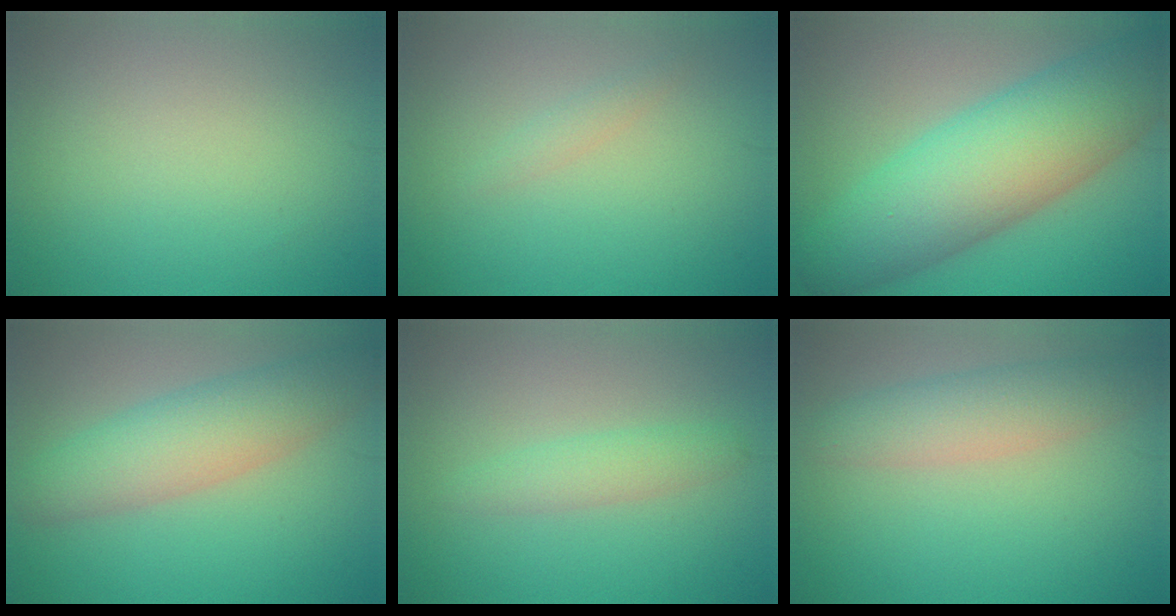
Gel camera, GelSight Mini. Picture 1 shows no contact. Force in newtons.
{"total": 1.0, "press": 1.0, "slide": 0.0}
{"total": 10.9, "press": 10.9, "slide": 0.3}
{"total": 5.7, "press": 5.7, "slide": 0.3}
{"total": 2.1, "press": 2.1, "slide": 0.2}
{"total": 4.0, "press": 4.0, "slide": 0.1}